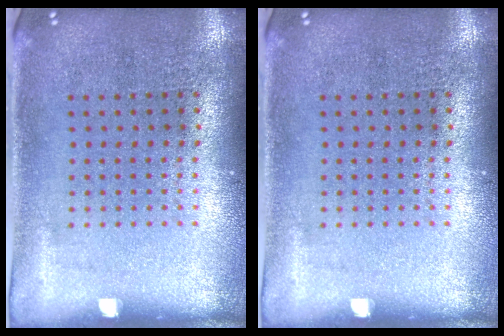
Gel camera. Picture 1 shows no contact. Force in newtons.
{"total": 0.0}